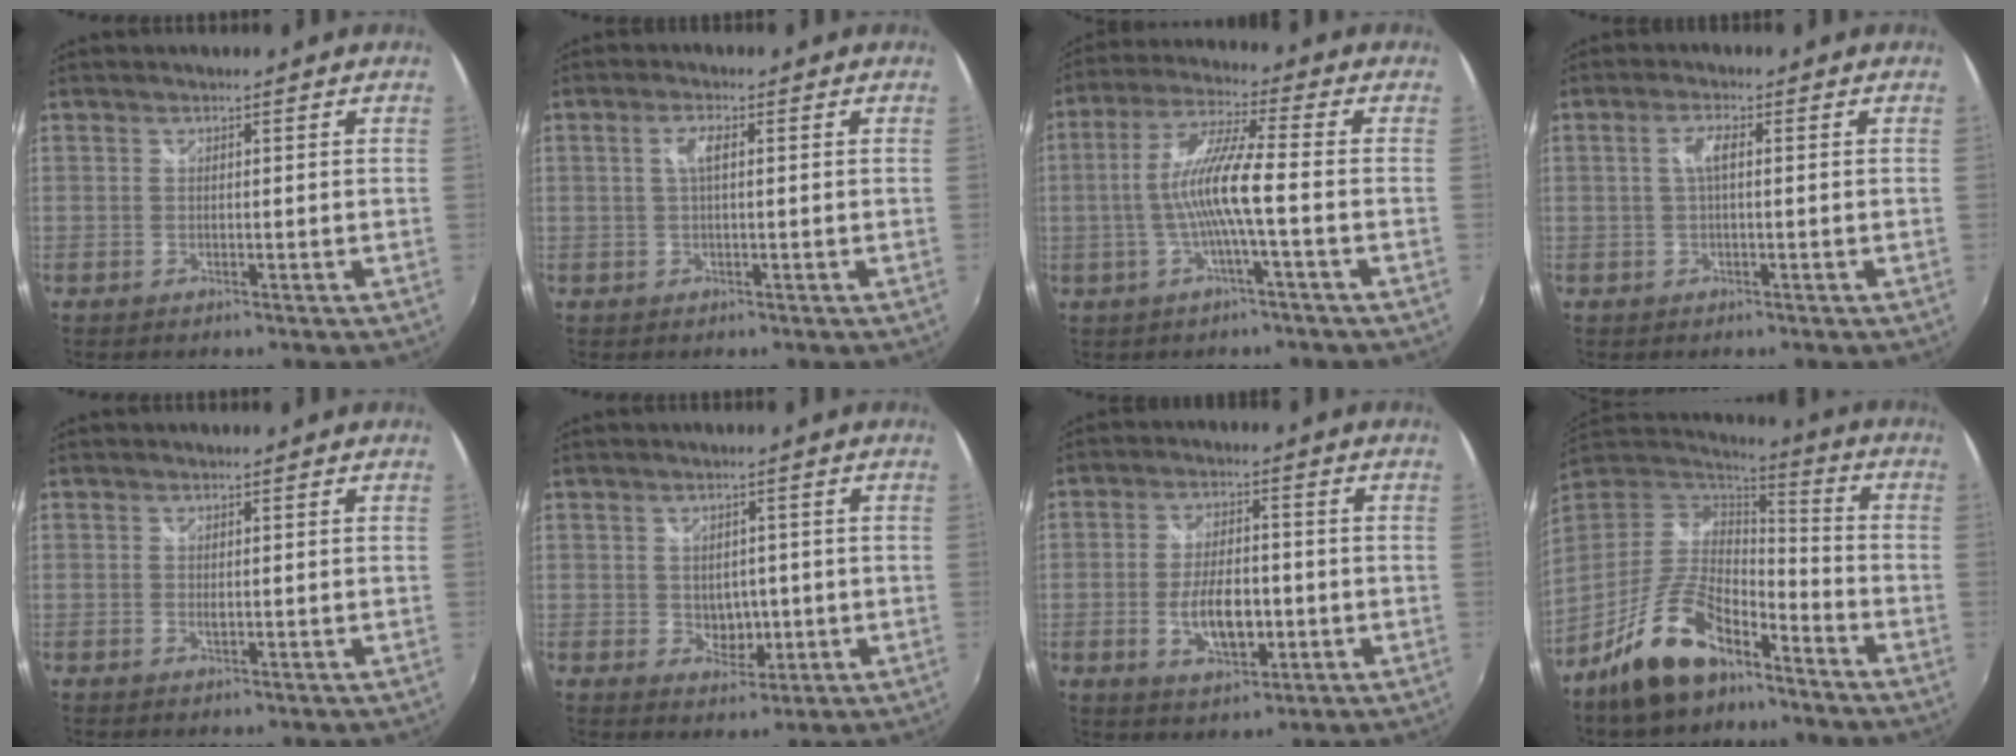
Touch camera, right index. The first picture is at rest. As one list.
[{"total": 2.6, "force": [0.5, 0.7, 2.5], "torque": [-0.049, 0.004, 0.007]}, {"total": 9.9, "force": [-2.0, -0.1, 9.7], "torque": [-0.194, 0.006, -0.036]}, {"total": 2.8, "force": [0.2, 0.6, 2.7], "torque": [-0.055, 0.005, 0.003]}, {"total": 0.6, "force": [0.1, 0.3, 0.5], "torque": [-0.009, -0.001, 0.001]}, {"total": 4.2, "force": [-0.1, 3.6, 2.3], "torque": [-0.034, -0.003, 0.004]}, {"total": 8.8, "force": [-2.0, 4.3, 7.4], "torque": [-0.143, -0.005, -0.028]}, {"total": 17.1, "force": [-11.1, 7.4, 10.7], "torque": [-0.227, -0.007, -0.201]}]